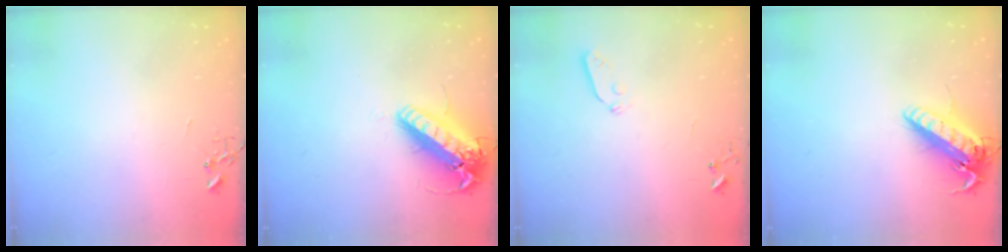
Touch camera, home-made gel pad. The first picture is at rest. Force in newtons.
{"total": 21.1, "press": 20.8, "slide": 3.7}
{"total": 3.6, "press": 3.6, "slide": 0.6}
{"total": 17.8, "press": 17.5, "slide": 3.3}